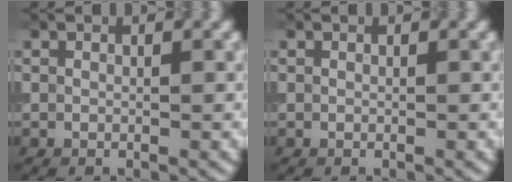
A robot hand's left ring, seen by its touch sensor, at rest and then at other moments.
{"total": 0.0}